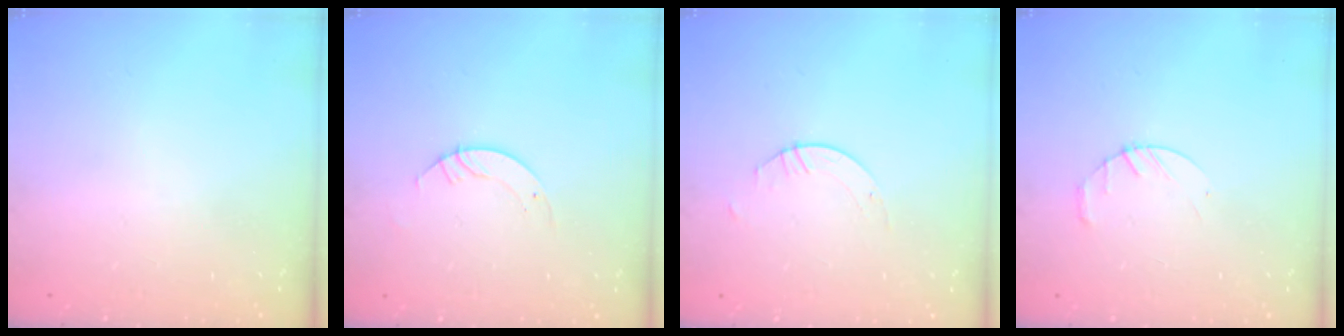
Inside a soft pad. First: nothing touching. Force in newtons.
{"total": 3.3, "press": 3.3, "slide": 0.2}
{"total": 2.1, "press": 2.1, "slide": 0.1}
{"total": 3.2, "press": 3.2, "slide": 0.5}